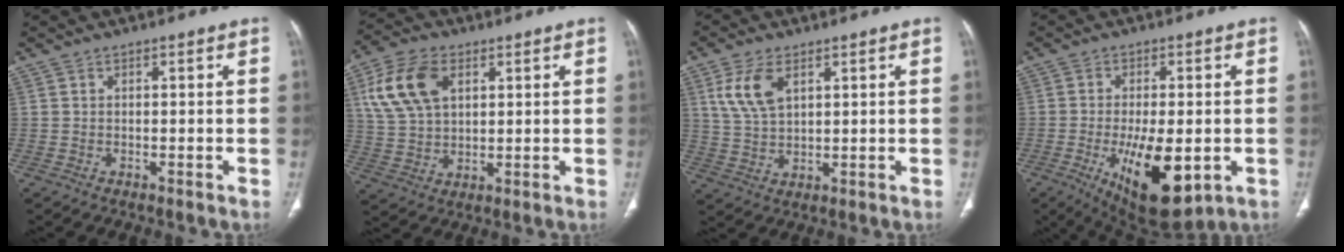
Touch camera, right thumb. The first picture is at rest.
{"total": 12.7, "force": [4.6, 7.9, 8.8], "torque": [-0.168, -0.001, 0.091]}
{"total": 7.9, "force": [3.4, 4.2, 5.7], "torque": [-0.115, -0.007, 0.073]}
{"total": 15.5, "force": [-4.4, 6.6, 13.3], "torque": [-0.208, -0.014, -0.048]}